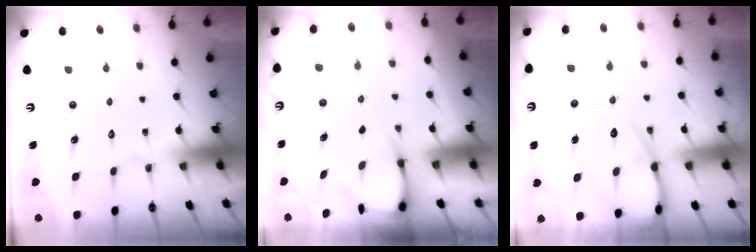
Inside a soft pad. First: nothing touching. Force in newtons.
{"total": 3.7, "press": 3.7, "slide": 0.3}
{"total": 13.5, "press": 13.4, "slide": 1.3}